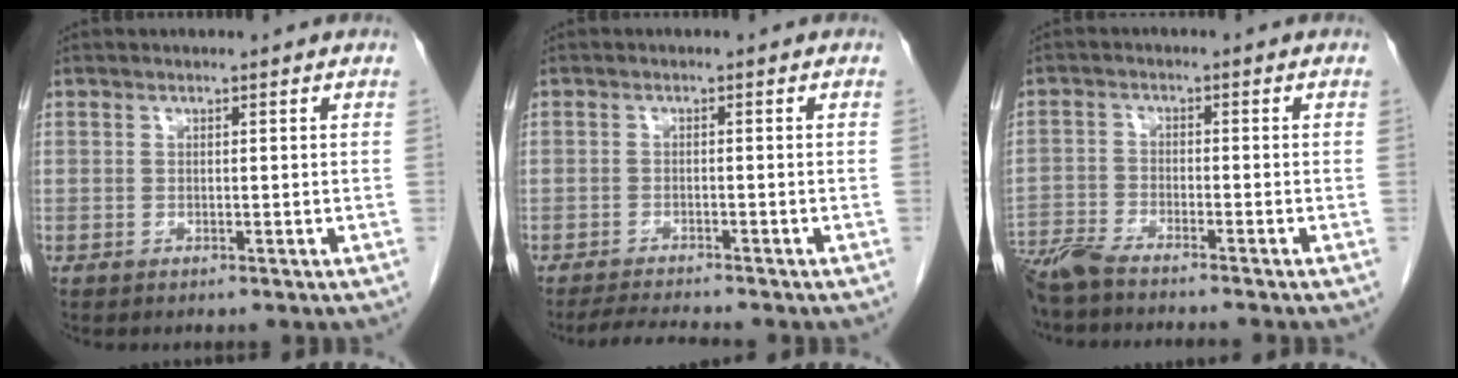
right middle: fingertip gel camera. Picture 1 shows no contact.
{"total": 4.2, "force": [-3.9, -0.3, 1.4], "torque": [-0.025, -0.018, -0.066]}
{"total": 7.8, "force": [-7.0, 0.1, 3.5], "torque": [-0.056, -0.022, -0.123]}